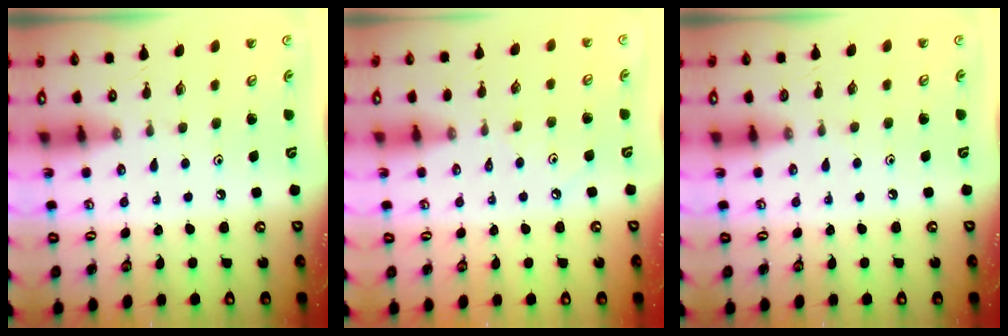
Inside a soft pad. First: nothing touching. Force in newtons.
{"total": 2.3, "press": 2.3, "slide": 0.5}
{"total": 2.7, "press": 2.7, "slide": 0.3}